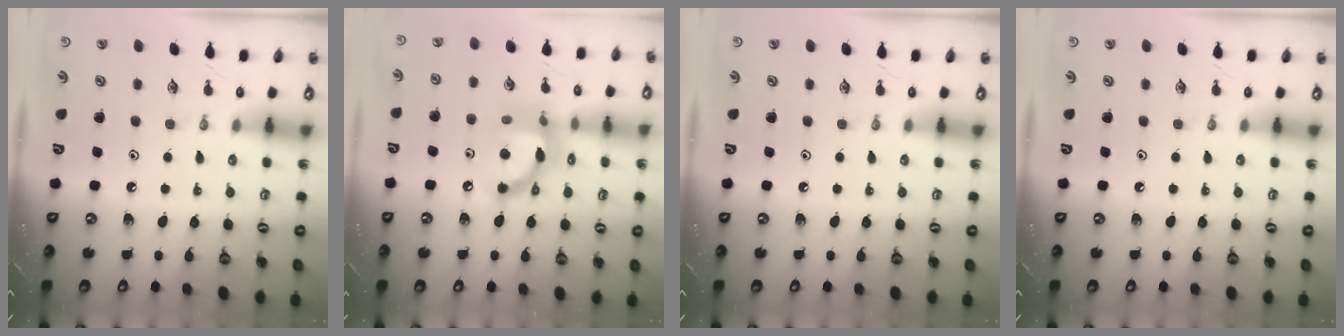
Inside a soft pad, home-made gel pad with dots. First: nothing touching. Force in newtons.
{"total": 13.6, "press": 13.6, "slide": 0.8}
{"total": 0.0}
{"total": 0.0}